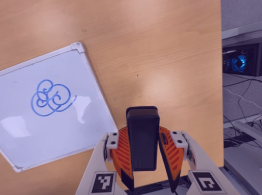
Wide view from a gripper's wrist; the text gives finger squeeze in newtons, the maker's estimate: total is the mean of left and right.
{"total": 9.0, "left": 7.3, "right": 10.8}